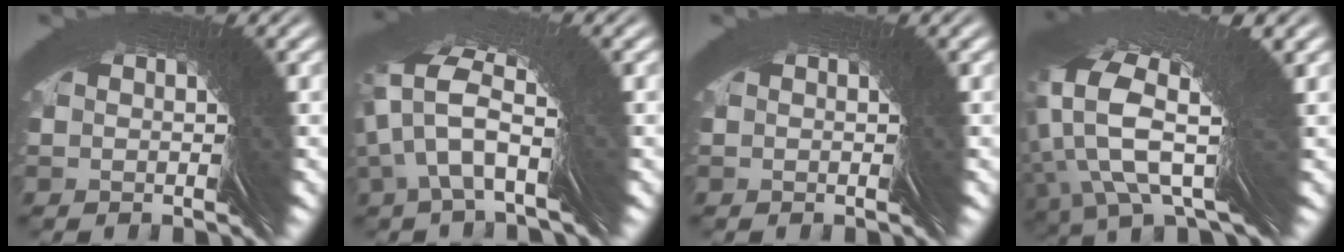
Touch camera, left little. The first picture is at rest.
{"total": 4.6, "force": [3.5, -2.9, -0.6], "torque": [0.016, 0.055, 0.040]}
{"total": 0.0}
{"total": 6.2, "force": [4.4, -1.8, 4.0], "torque": [-0.049, 0.064, 0.053]}